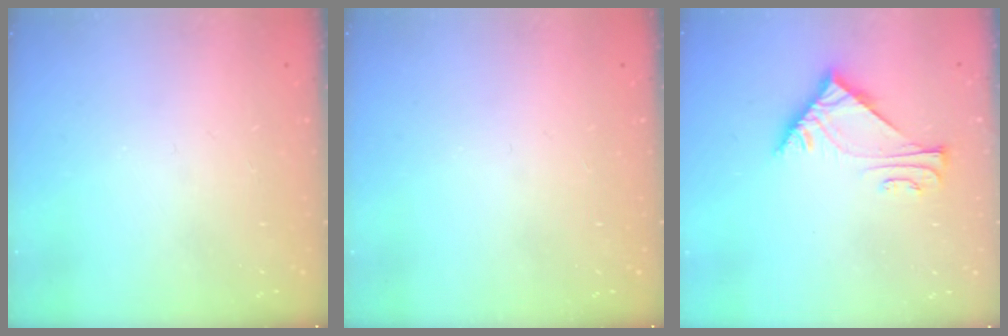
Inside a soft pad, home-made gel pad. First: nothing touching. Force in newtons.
{"total": 0.0}
{"total": 6.0, "press": 5.9, "slide": 1.2}